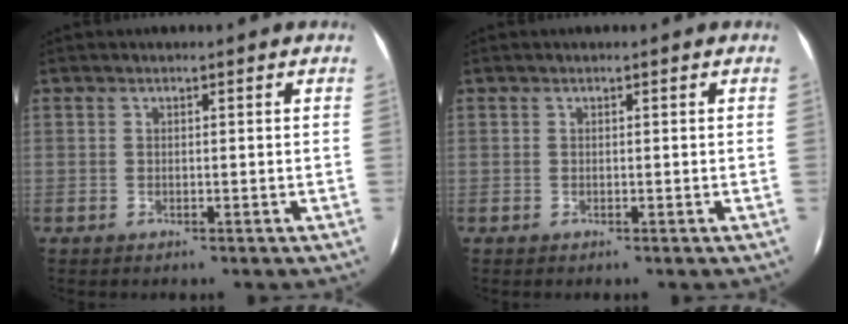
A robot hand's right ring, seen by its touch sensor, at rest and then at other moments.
{"total": 0.0}